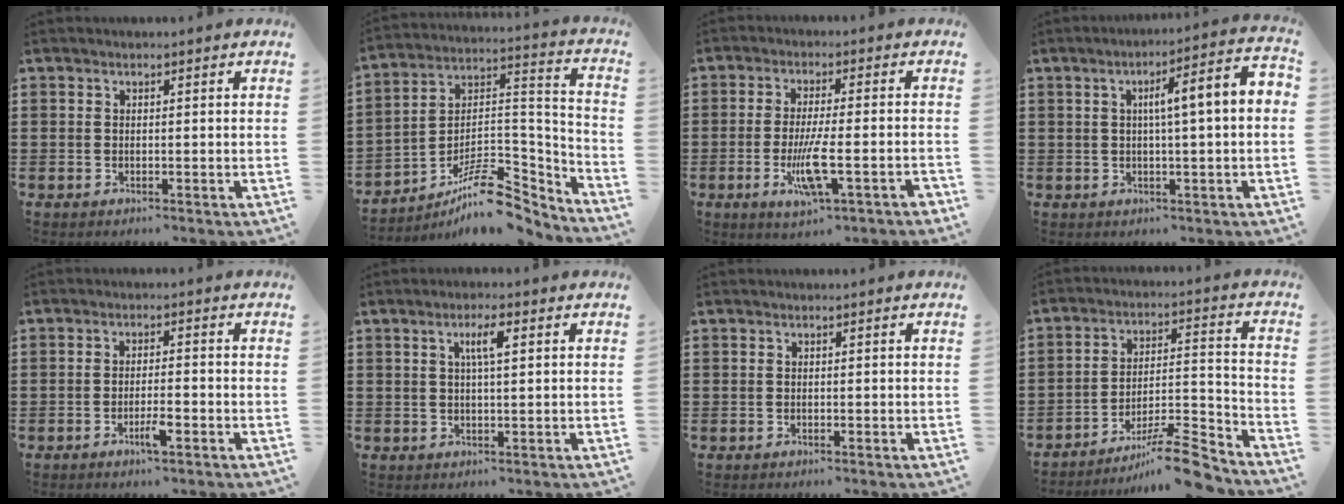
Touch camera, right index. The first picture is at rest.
{"total": 11.1, "force": [-8.3, 4.0, 6.1], "torque": [-0.099, 0.029, -0.154]}
{"total": 7.5, "force": [-2.6, 1.1, 7.0], "torque": [-0.132, -0.013, -0.048]}
{"total": 5.4, "force": [-0.3, 0.1, 5.4], "torque": [-0.096, -0.009, -0.017]}
{"total": 3.5, "force": [-1.8, 0.6, 2.9], "torque": [-0.056, -0.002, -0.033]}
{"total": 3.6, "force": [1.1, 0.8, 3.3], "torque": [-0.069, 0.011, 0.015]}
{"total": 0.0}
{"total": 10.8, "force": [-9.0, 1.0, 5.8], "torque": [-0.079, 0.031, -0.168]}